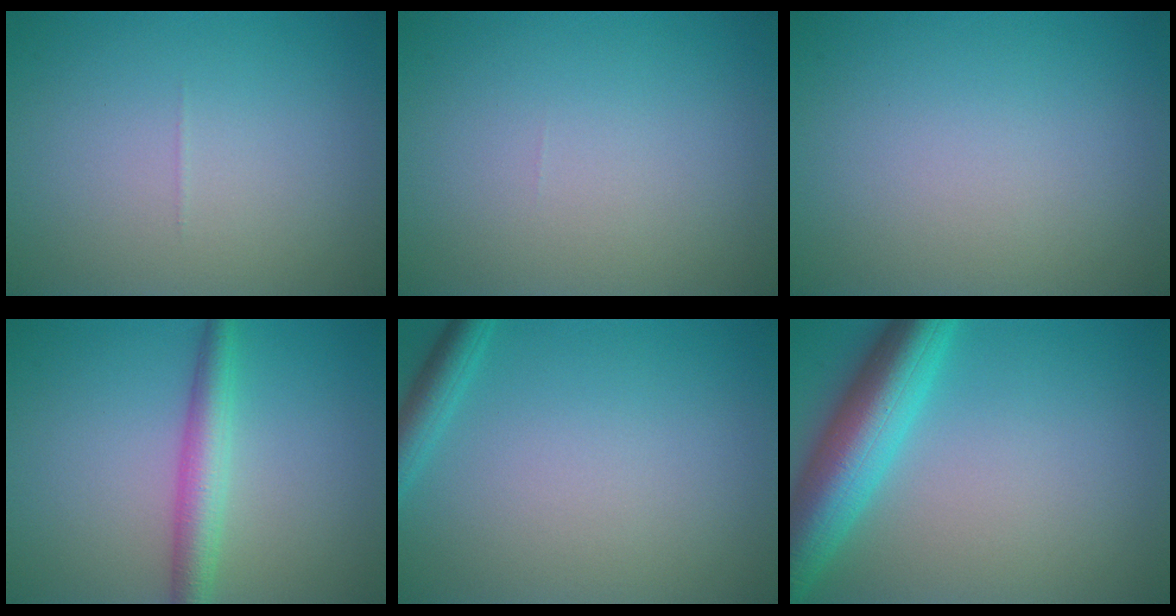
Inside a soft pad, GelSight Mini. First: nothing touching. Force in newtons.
{"total": 0.0}
{"total": 0.0}
{"total": 3.5, "press": 3.5, "slide": 0.1}
{"total": 2.1, "press": 2.1, "slide": 0.1}
{"total": 8.0, "press": 8.0, "slide": 0.4}